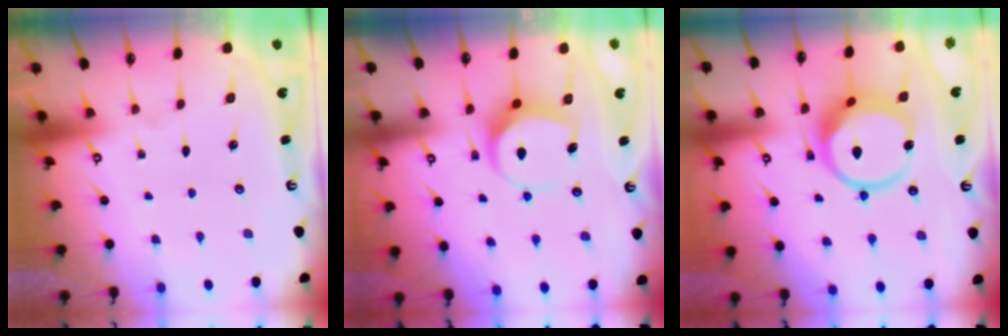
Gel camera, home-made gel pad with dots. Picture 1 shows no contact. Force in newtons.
{"total": 7.9, "press": 7.9, "slide": 1.0}
{"total": 12.0, "press": 12.0, "slide": 1.4}